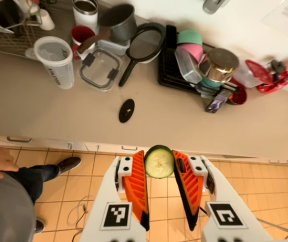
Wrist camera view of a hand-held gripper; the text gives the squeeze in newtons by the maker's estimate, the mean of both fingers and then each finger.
{"total": 5.7, "left": 5.6, "right": 5.9}